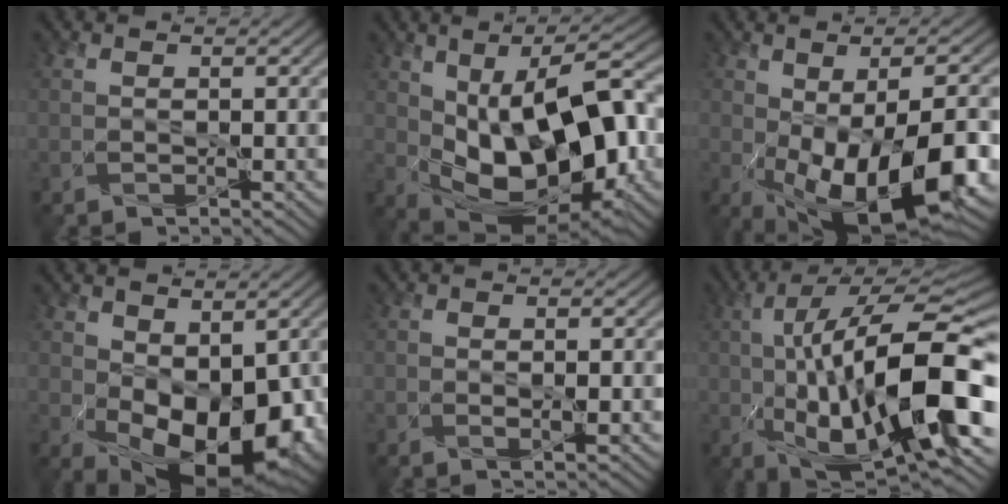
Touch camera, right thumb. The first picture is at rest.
{"total": 17.5, "force": [-1.4, 10.1, 14.2], "torque": [-0.210, -0.018, -0.015]}
{"total": 16.8, "force": [-5.2, 8.1, 13.8], "torque": [-0.217, -0.044, -0.061]}
{"total": 11.6, "force": [-1.7, 7.1, 9.0], "torque": [-0.141, -0.042, -0.012]}
{"total": 2.2, "force": [-1.0, 1.0, 1.7], "torque": [-0.027, -0.010, -0.013]}
{"total": 19.7, "force": [-3.6, 7.8, 17.7], "torque": [-0.283, 0.005, -0.068]}